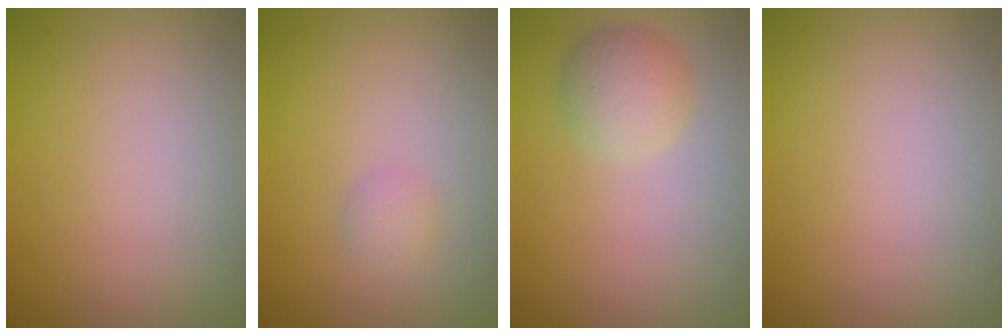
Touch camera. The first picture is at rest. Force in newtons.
{"total": 1.0, "press": 1.0, "slide": 0.1}
{"total": 2.6, "press": 2.6, "slide": 0.1}
{"total": 0.0}